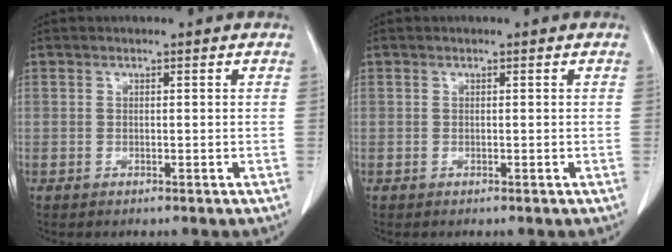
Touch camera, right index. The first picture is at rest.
{"total": 0.0}